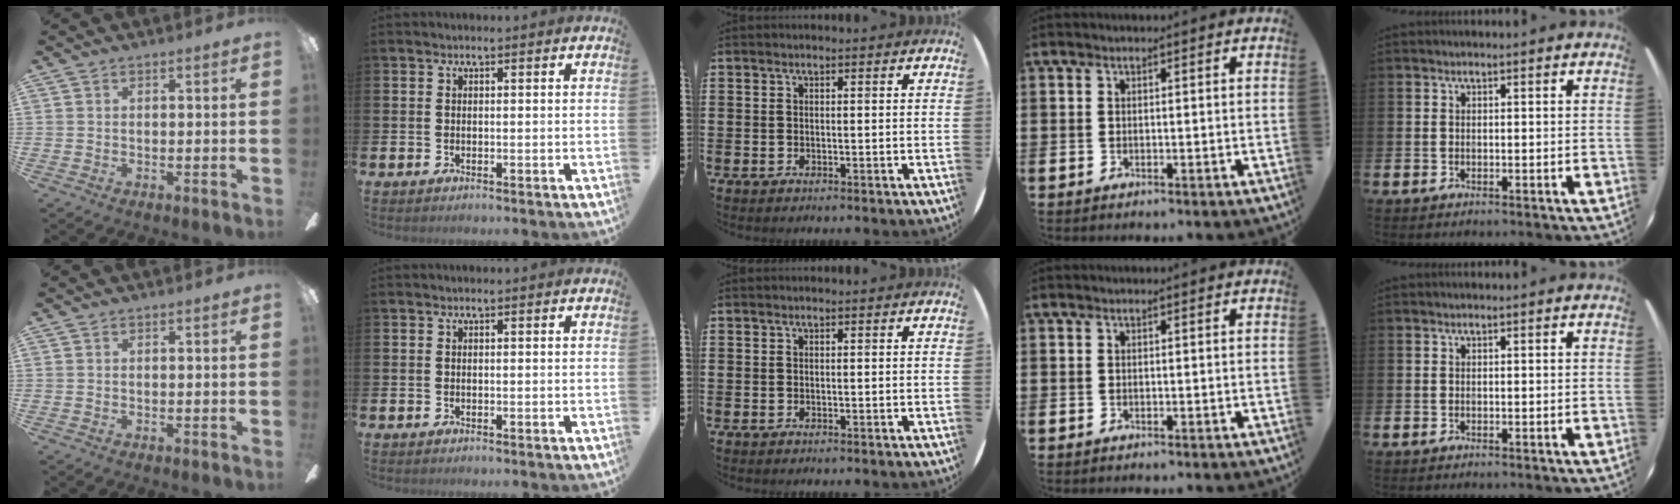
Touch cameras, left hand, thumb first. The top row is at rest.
{}